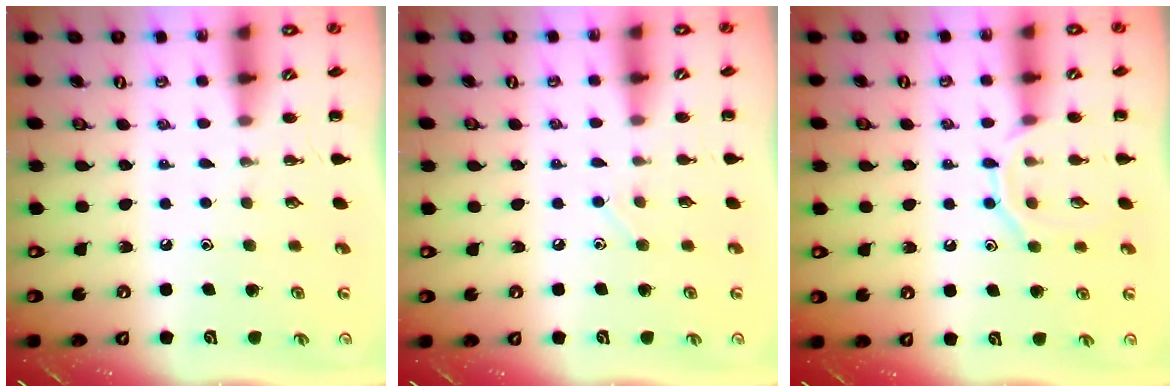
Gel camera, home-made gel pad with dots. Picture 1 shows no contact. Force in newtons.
{"total": 4.0, "press": 3.8, "slide": 1.3}
{"total": 9.0, "press": 9.0, "slide": 0.8}